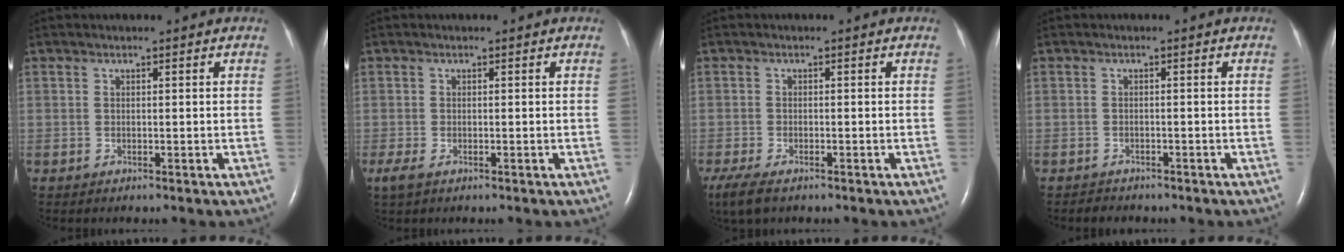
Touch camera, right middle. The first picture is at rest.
{"total": 2.4, "force": [-1.3, 1.1, 1.7], "torque": [-0.045, -0.007, -0.022]}
{"total": 6.3, "force": [-4.4, 2.4, 3.8], "torque": [-0.075, -0.017, -0.074]}
{"total": 1.9, "force": [-1.7, 0.8, 0.2], "torque": [-0.009, -0.002, -0.024]}